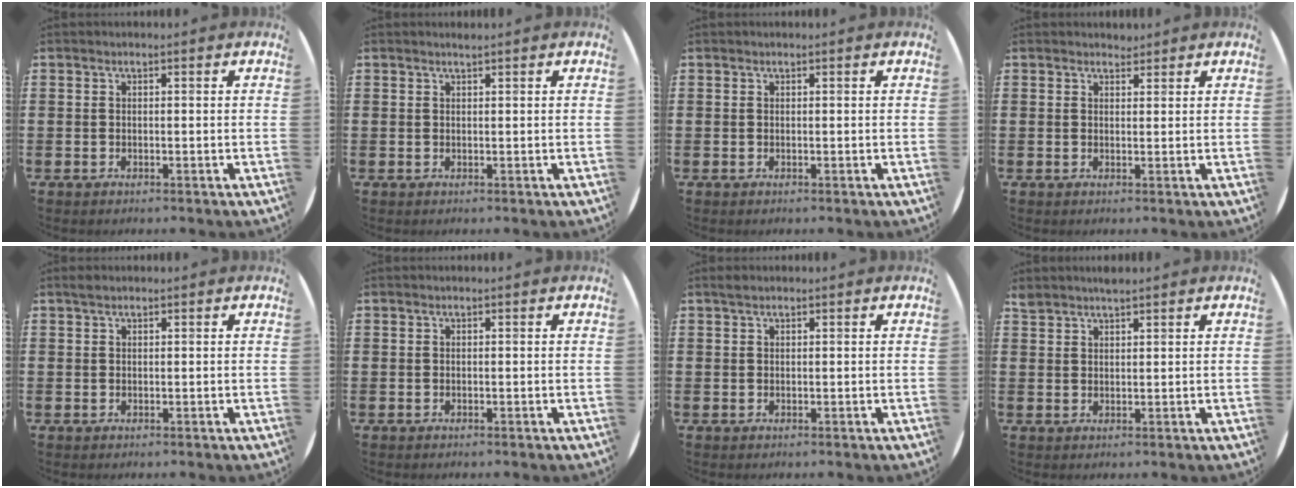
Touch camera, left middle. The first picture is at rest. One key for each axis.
{"total": 0.6, "fx": 0.5, "fy": -0.2, "fz": 0.1, "tx": 0.000, "ty": 0.001, "tz": 0.010}
{"total": 0.0}
{"total": 1.3, "fx": 1.2, "fy": 0.3, "fz": 0.0, "tx": 0.008, "ty": -0.002, "tz": 0.022}
{"total": 0.5, "fx": 0.4, "fy": 0.3, "fz": 0.1, "tx": 0.005, "ty": -0.002, "tz": 0.007}
{"total": 0.0}
{"total": 0.8, "fx": 0.7, "fy": 0.3, "fz": 0.2, "tx": -0.005, "ty": 0.004, "tz": 0.012}
{"total": 1.9, "fx": 1.9, "fy": 0.2, "fz": 0.1, "tx": -0.006, "ty": 0.002, "tz": 0.036}